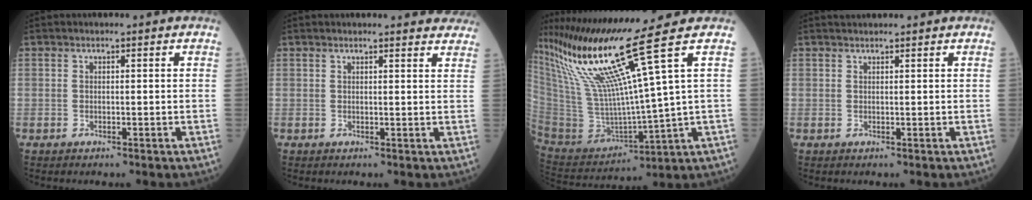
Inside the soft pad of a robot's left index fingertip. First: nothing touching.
{"total": 8.7, "force": [8.4, 1.2, 2.0], "torque": [0.000, -0.002, 0.068]}
{"total": 17.8, "force": [11.5, -3.4, 13.1], "torque": [-0.248, -0.025, 0.225]}
{"total": 1.9, "force": [1.8, 0.1, 0.5], "torque": [-0.008, 0.023, 0.031]}